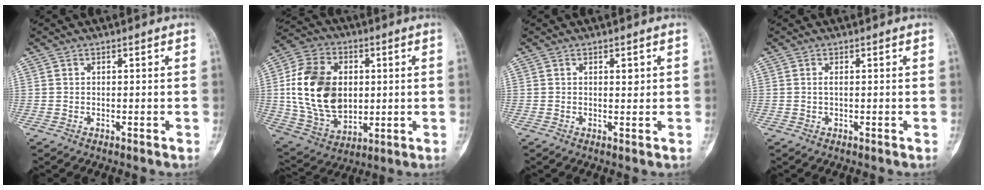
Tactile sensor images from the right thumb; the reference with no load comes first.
{"total": 19.7, "force": [1.8, 13.9, 13.8], "torque": [-0.231, -0.003, 0.043]}
{"total": 1.4, "force": [0.5, 0.7, 1.1], "torque": [-0.006, -0.001, 0.007]}
{"total": 0.6, "force": [0.0, 0.2, 0.6], "torque": [-0.015, -0.001, 0.000]}